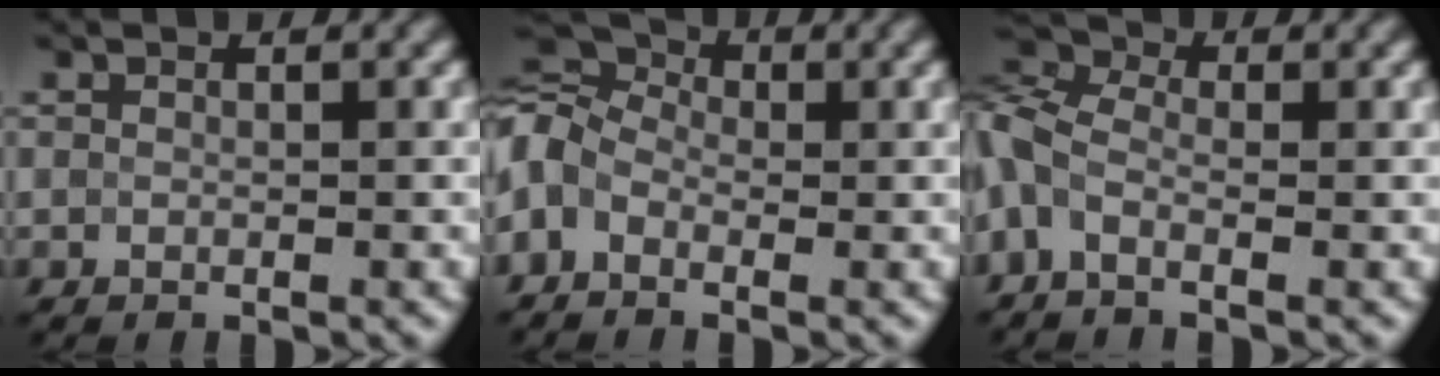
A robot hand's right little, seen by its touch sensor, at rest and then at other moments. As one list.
[{"total": 8.5, "force": [0.1, 6.2, 5.8], "torque": [-0.128, 0.031, -0.025]}, {"total": 4.6, "force": [-1.4, 2.5, 3.6], "torque": [-0.092, 0.005, -0.049]}]